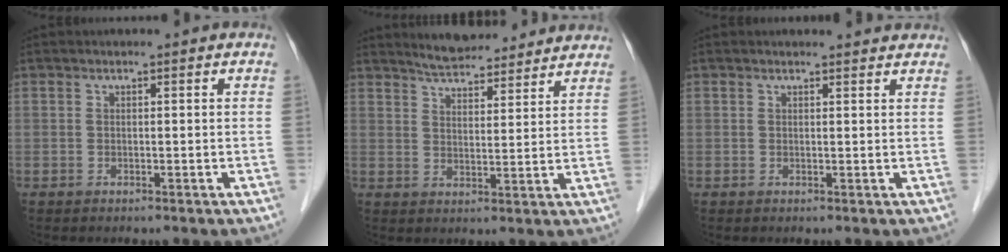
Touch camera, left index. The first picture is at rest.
{"total": 10.4, "force": [9.7, 1.9, 3.5], "torque": [-0.052, 0.016, 0.139]}
{"total": 4.3, "force": [4.2, 0.6, 0.9], "torque": [-0.013, 0.010, 0.041]}